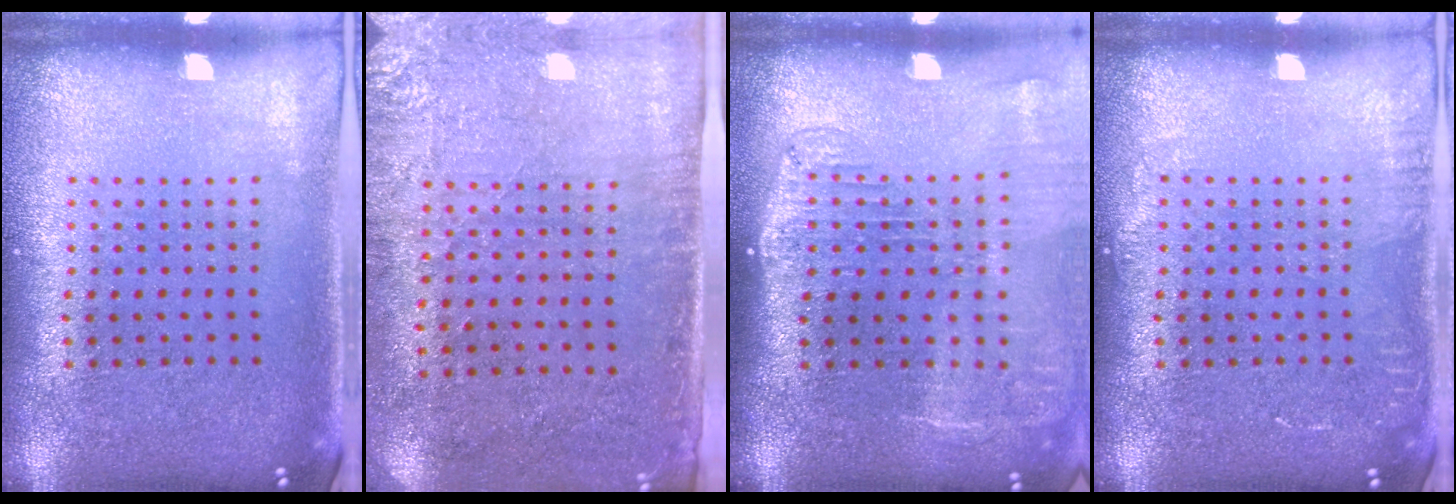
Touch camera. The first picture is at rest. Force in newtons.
{"total": 2.8, "press": 2.3, "slide": 1.5}
{"total": 2.1, "press": 1.7, "slide": 1.2}
{"total": 1.0, "press": 1.0, "slide": 0.2}